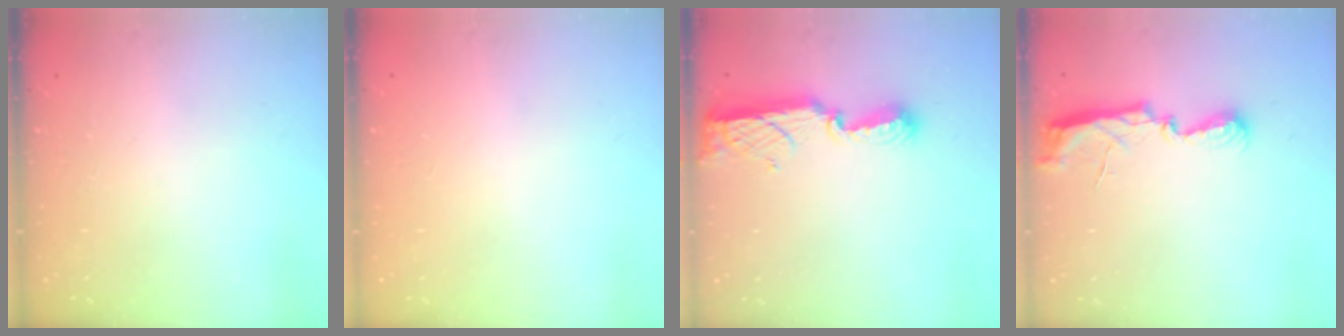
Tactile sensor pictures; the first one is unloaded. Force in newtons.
{"total": 1.0, "press": 0.8, "slide": 0.6}
{"total": 11.5, "press": 10.3, "slide": 5.0}
{"total": 7.3, "press": 7.3, "slide": 0.5}